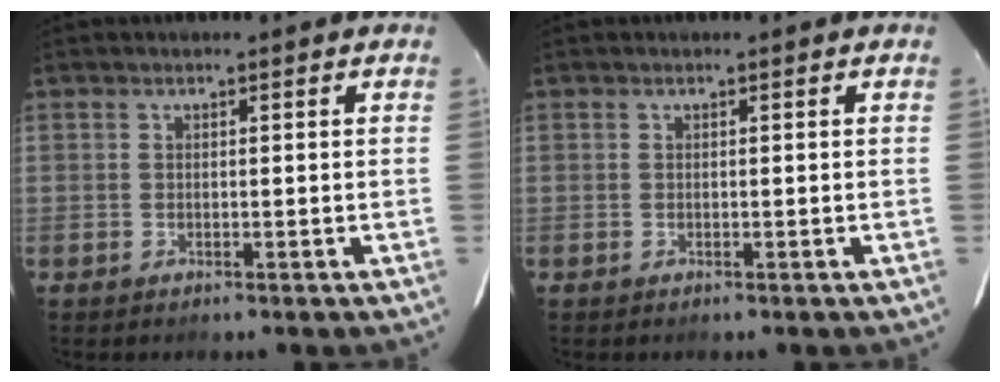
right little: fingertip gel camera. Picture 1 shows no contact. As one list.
[{"total": 0.0}]